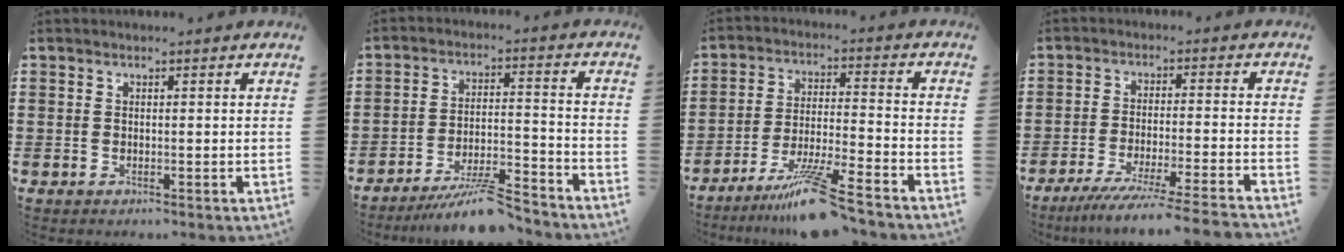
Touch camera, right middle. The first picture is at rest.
{"total": 8.2, "force": [-7.2, 0.6, 4.0], "torque": [-0.066, 0.004, -0.134]}
{"total": 10.2, "force": [-8.2, 0.2, 6.1], "torque": [-0.110, 0.000, -0.157]}
{"total": 6.3, "force": [-5.5, -0.8, 3.0], "torque": [-0.050, -0.020, -0.103]}